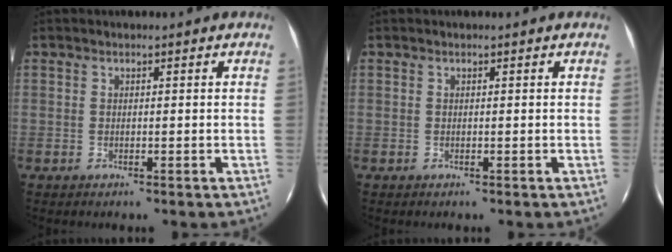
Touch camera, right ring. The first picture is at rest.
{"total": 0.0}